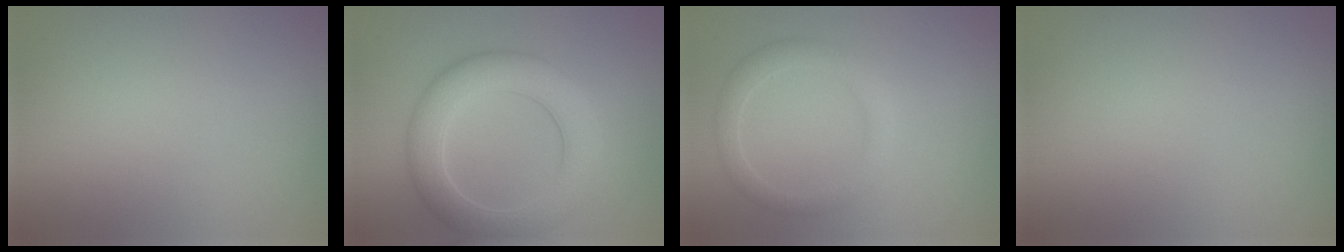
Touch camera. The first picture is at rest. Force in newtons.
{"total": 6.0, "press": 6.0, "slide": 0.2}
{"total": 2.4, "press": 2.4, "slide": 0.1}
{"total": 0.0}